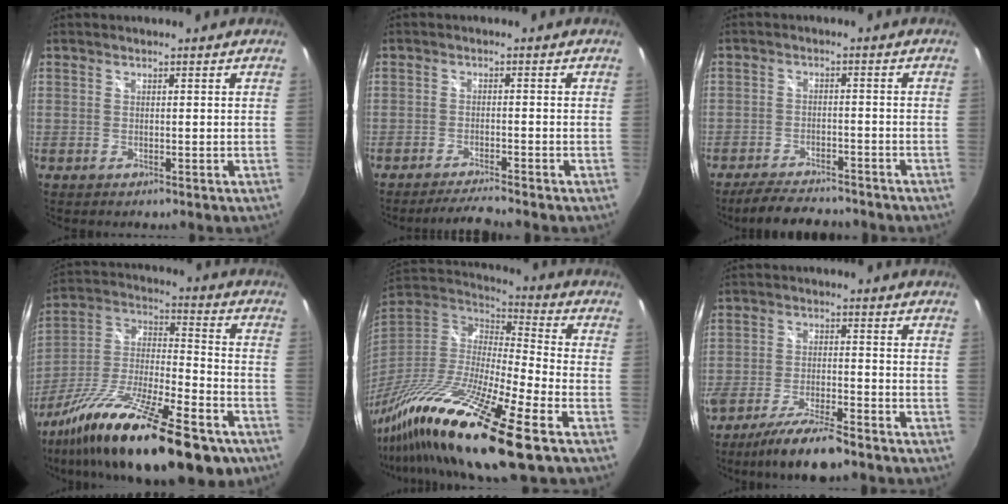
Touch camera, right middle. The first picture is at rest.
{"total": 4.4, "force": [-4.1, -0.5, 1.5], "torque": [-0.047, -0.004, -0.075]}
{"total": 8.8, "force": [-7.8, 2.3, 3.4], "torque": [-0.084, 0.002, -0.117]}
{"total": 29.6, "force": [-18.9, 8.4, 21.2], "torque": [-0.374, -0.035, -0.302]}
{"total": 27.1, "force": [-17.4, 2.7, 20.6], "torque": [-0.385, -0.058, -0.319]}
{"total": 10.2, "force": [-8.2, 1.5, 5.9], "torque": [-0.125, -0.020, -0.142]}